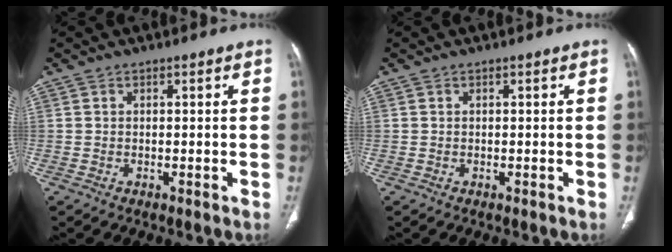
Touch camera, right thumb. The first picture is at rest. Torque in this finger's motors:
{"motor_torque": [-0.14, 0.07, -0.15, -0.06, 0.04]}